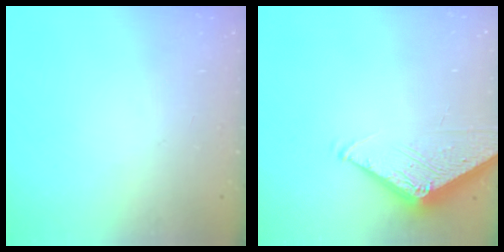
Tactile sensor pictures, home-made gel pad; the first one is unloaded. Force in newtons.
{"total": 5.7, "press": 5.6, "slide": 0.6}